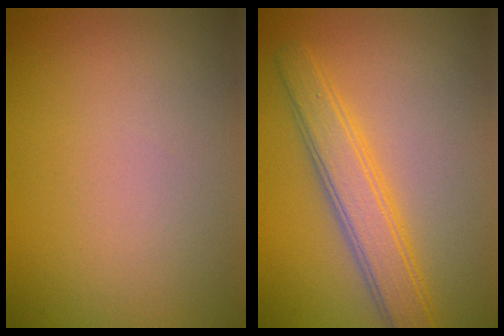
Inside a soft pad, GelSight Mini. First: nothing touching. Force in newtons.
{"total": 4.3, "press": 4.3, "slide": 0.0}